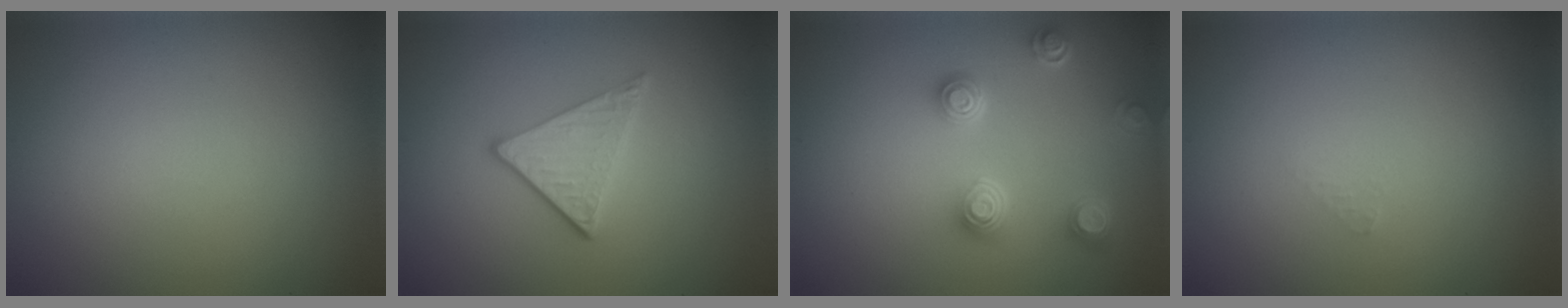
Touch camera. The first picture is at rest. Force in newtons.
{"total": 2.3, "press": 2.0, "slide": 1.0}
{"total": 3.9, "press": 3.1, "slide": 2.3}
{"total": 0.7, "press": 0.7, "slide": 0.1}